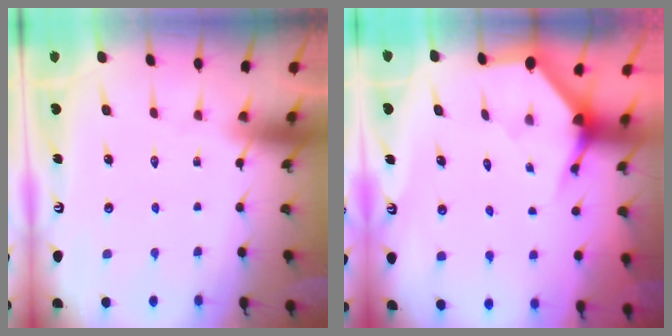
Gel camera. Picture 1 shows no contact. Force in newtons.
{"total": 3.4, "press": 3.4, "slide": 0.1}